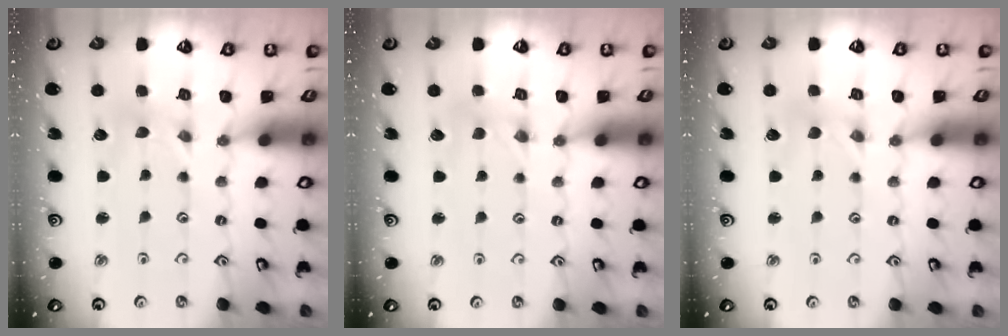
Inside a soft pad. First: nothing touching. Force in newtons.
{"total": 0.0}
{"total": 0.0}